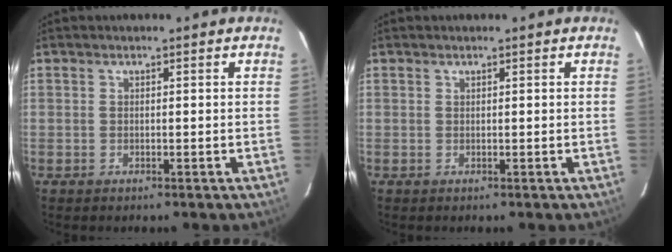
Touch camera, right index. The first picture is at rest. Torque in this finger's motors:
{"motor_torque": [0.29, 0.06, 0.12, 0.01]}